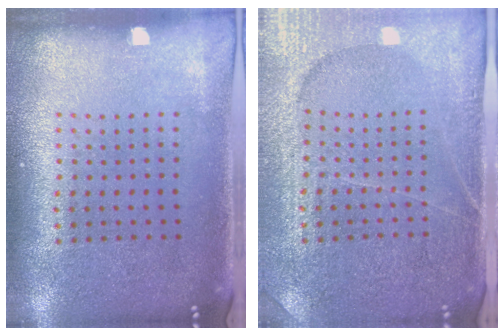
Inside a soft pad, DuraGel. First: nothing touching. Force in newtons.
{"total": 4.0, "press": 3.7, "slide": 1.3}